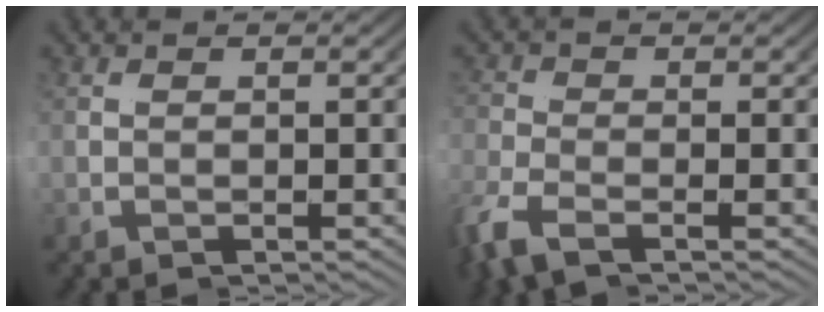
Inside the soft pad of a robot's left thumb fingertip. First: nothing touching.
{"total": 1.8, "force": [-1.8, -0.1, 0.4], "torque": [-0.032, -0.007, -0.036]}